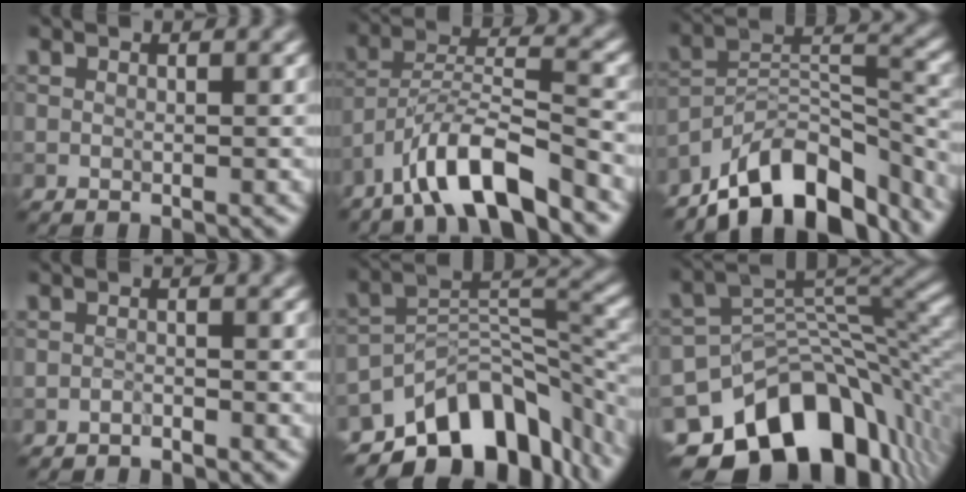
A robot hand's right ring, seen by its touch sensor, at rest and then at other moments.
{"total": 8.1, "force": [-5.9, 1.8, 5.3], "torque": [-0.090, 0.010, -0.108]}
{"total": 11.3, "force": [-8.8, 4.5, 5.5], "torque": [-0.078, 0.011, -0.162]}
{"total": 1.0, "force": [-1.0, 0.1, 0.2], "torque": [-0.001, 0.001, -0.019]}
{"total": 11.3, "force": [-7.3, 6.0, 6.2], "torque": [-0.092, 0.002, -0.132]}
{"total": 13.6, "force": [-6.9, 8.5, 8.0], "torque": [-0.135, -0.006, -0.107]}